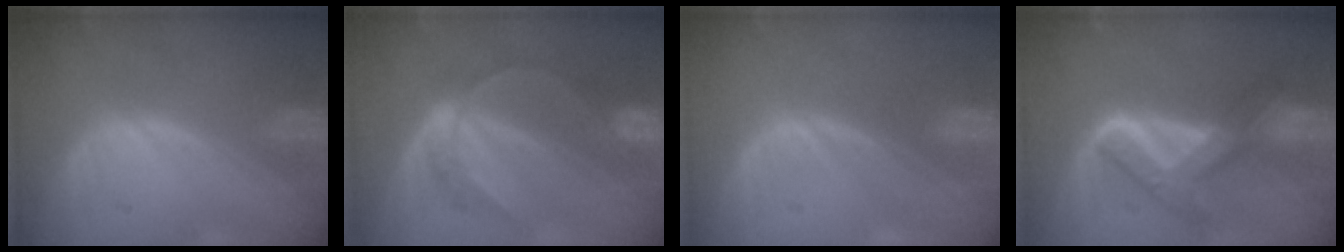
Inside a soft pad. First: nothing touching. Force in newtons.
{"total": 5.6, "press": 5.6, "slide": 0.2}
{"total": 0.5, "press": 0.1, "slide": 0.5}
{"total": 7.2, "press": 7.2, "slide": 0.3}